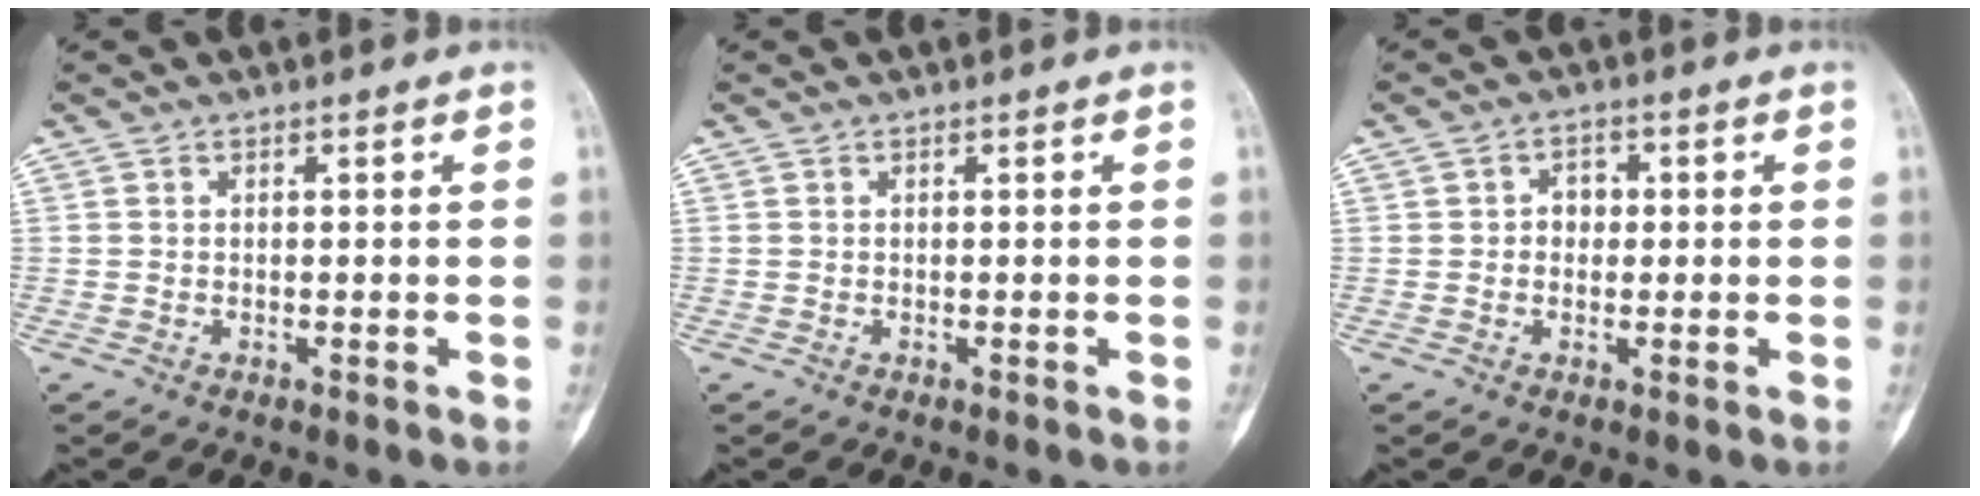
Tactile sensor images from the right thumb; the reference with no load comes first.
{"total": 0.0}
{"total": 3.0, "force": [0.1, 2.5, 1.6], "torque": [-0.006, 0.009, -0.003]}